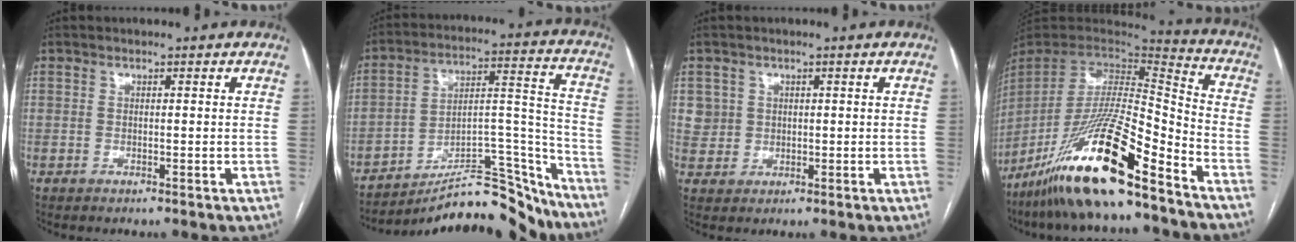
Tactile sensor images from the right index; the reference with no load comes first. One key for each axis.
{"total": 22.2, "fx": -20.5, "fy": 3.6, "fz": 7.9, "tx": -0.099, "ty": 0.037, "tz": -0.310}
{"total": 3.1, "fx": 1.1, "fy": 2.9, "fz": -0.1, "tx": 0.017, "ty": 0.004, "tz": 0.019}
{"total": 21.3, "fx": -14.8, "fy": 2.1, "fz": 15.2, "tx": -0.304, "ty": -0.029, "tz": -0.272}